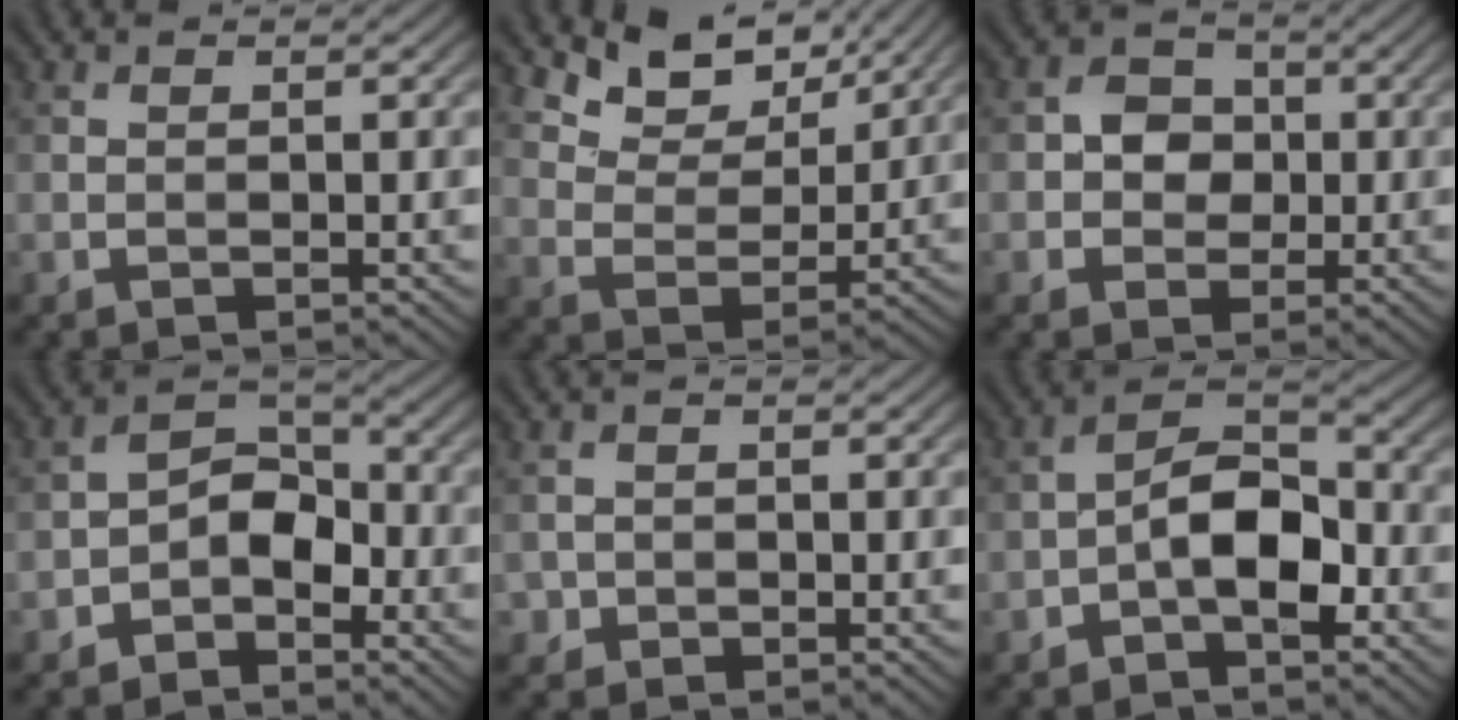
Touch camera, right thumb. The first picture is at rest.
{"total": 7.8, "force": [5.7, 3.8, 3.6], "torque": [-0.079, -0.007, 0.105]}
{"total": 4.1, "force": [-0.1, 3.7, 1.8], "torque": [-0.031, 0.002, -0.019]}
{"total": 5.3, "force": [-2.7, 3.3, 3.0], "torque": [-0.043, 0.014, -0.062]}
{"total": 1.3, "force": [-0.4, 1.2, 0.0], "torque": [0.005, -0.004, -0.013]}
{"total": 6.7, "force": [-2.4, 3.4, 5.3], "torque": [-0.083, 0.022, -0.053]}